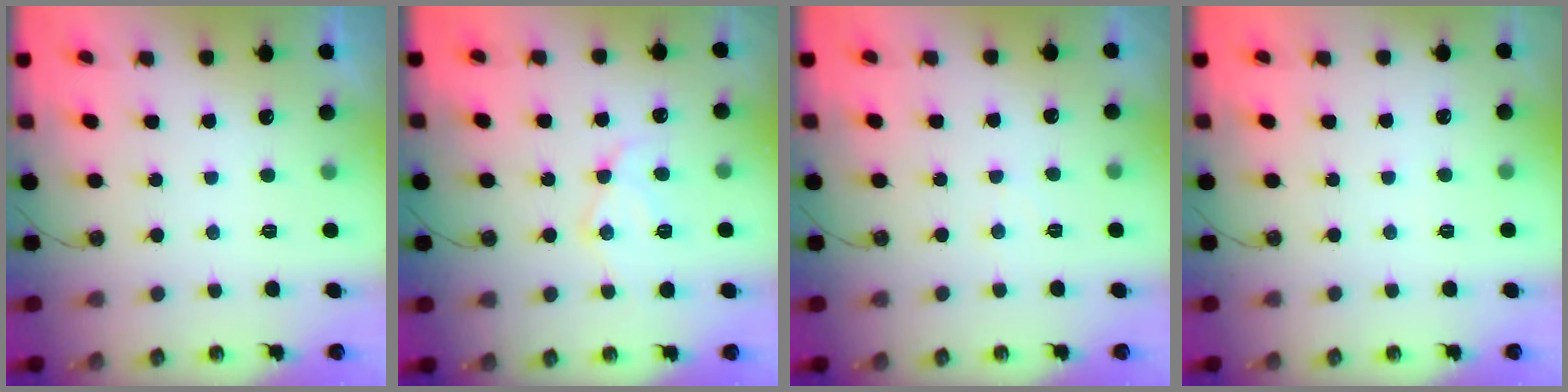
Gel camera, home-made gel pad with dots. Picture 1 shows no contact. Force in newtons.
{"total": 12.9, "press": 12.9, "slide": 1.1}
{"total": 3.6, "press": 3.6, "slide": 0.5}
{"total": 3.0, "press": 2.9, "slide": 0.4}